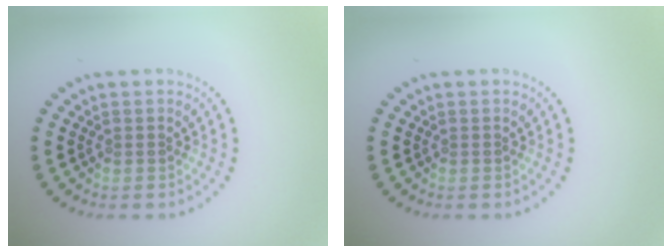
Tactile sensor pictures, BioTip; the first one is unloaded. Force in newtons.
{"total": 0.0}